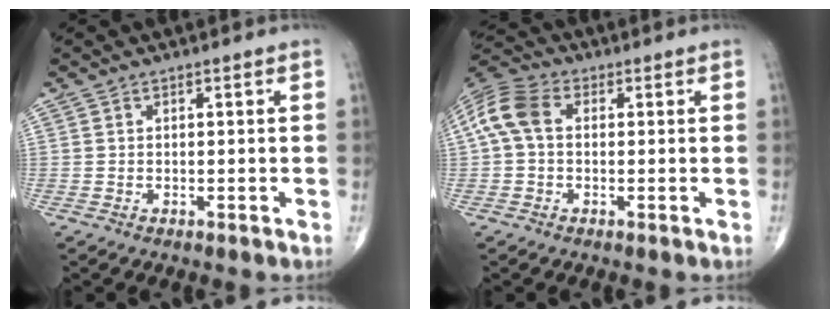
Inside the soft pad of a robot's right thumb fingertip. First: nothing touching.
{"total": 8.4, "force": [0.8, 5.7, 6.0], "torque": [-0.132, 0.027, 0.006]}